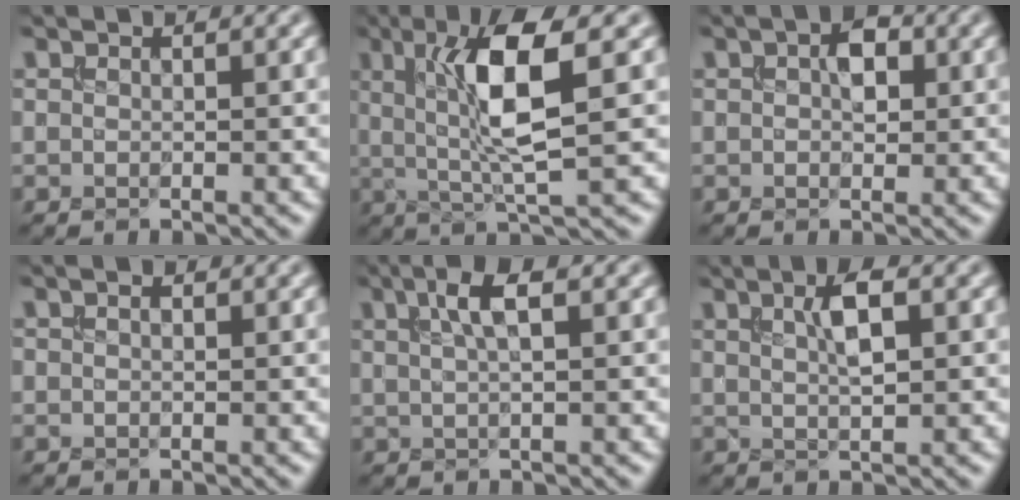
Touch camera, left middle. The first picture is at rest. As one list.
[{"total": 7.1, "force": [1.3, 1.3, 6.9], "torque": [-0.126, -0.002, 0.030]}, {"total": 2.4, "force": [0.2, 1.5, 1.8], "torque": [-0.024, 0.005, 0.000]}, {"total": 0.7, "force": [-0.2, 0.5, 0.5], "torque": [-0.005, 0.000, -0.003]}, {"total": 3.0, "force": [1.1, 0.8, 2.7], "torque": [-0.044, 0.008, 0.020]}, {"total": 2.8, "force": [0.8, 0.7, 2.6], "torque": [-0.044, 0.007, 0.015]}]